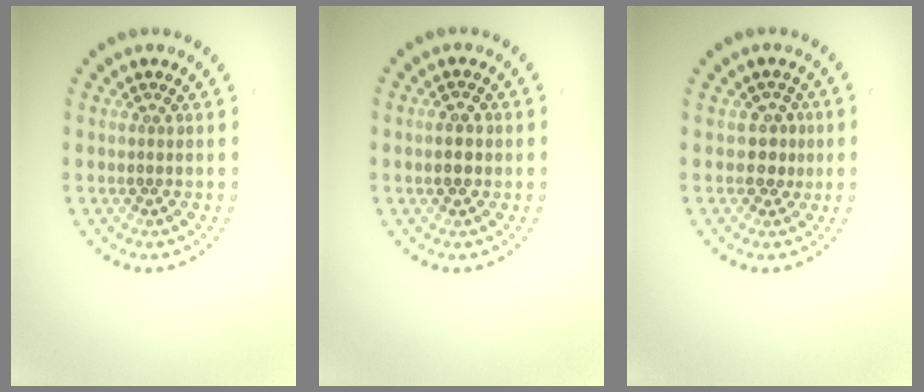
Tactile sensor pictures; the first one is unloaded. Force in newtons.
{"total": 1.6, "press": 1.6, "slide": 0.0}
{"total": 1.8, "press": 1.5, "slide": 0.9}